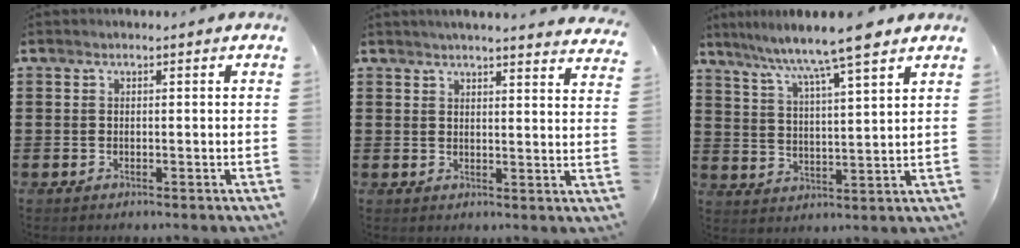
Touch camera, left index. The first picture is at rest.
{"total": 3.1, "force": [3.0, -0.4, 0.2], "torque": [-0.015, -0.015, 0.055]}
{"total": 7.5, "force": [6.3, -0.3, 4.1], "torque": [-0.102, -0.030, 0.104]}